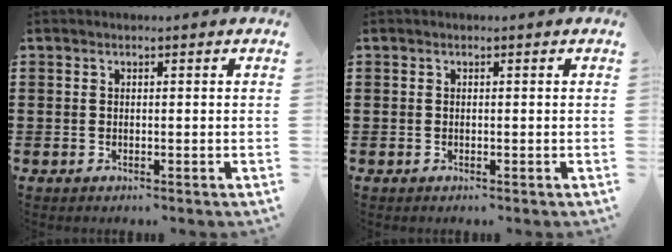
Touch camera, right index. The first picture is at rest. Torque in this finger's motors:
{"motor_torque": [0.00, 2.14, 0.00, 0.00]}